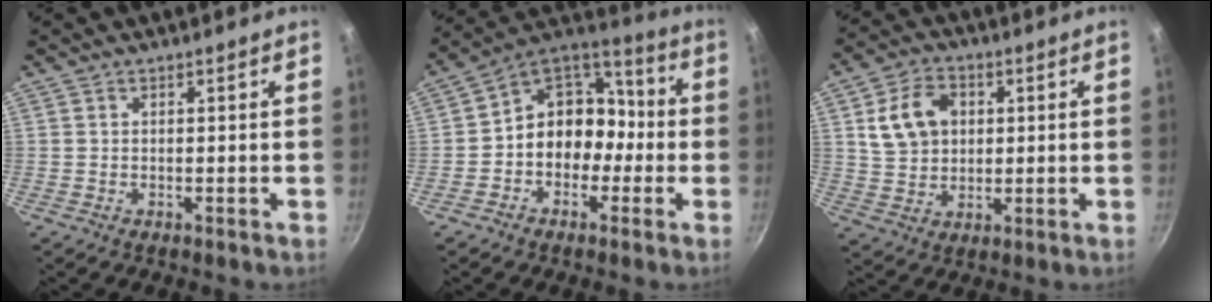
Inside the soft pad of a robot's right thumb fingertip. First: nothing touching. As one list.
[{"total": 13.0, "force": [-2.7, 10.8, 6.7], "torque": [-0.044, 0.063, -0.064]}, {"total": 10.5, "force": [2.4, 8.1, 6.3], "torque": [-0.096, 0.007, 0.042]}]